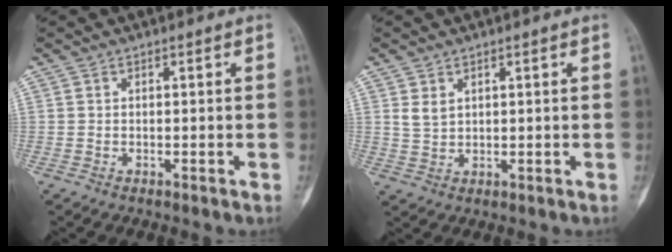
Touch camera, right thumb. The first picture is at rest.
{"total": 2.7, "force": [1.3, 1.9, 1.6], "torque": [-0.024, -0.006, 0.032]}